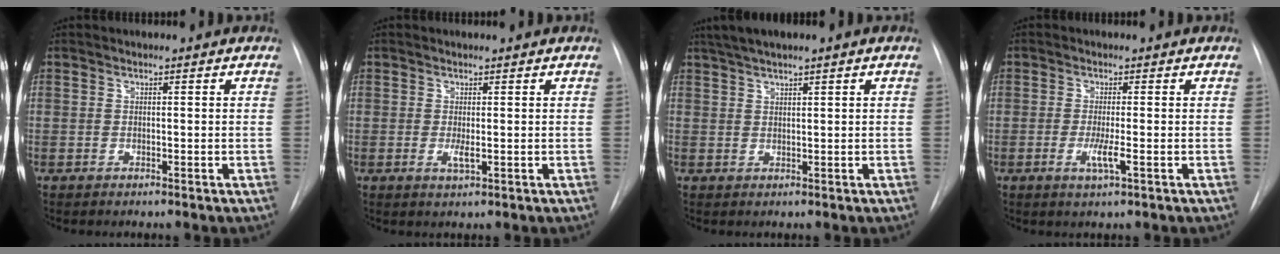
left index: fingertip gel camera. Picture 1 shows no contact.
{"total": 1.6, "force": [0.0, 0.3, 1.5], "torque": [-0.031, -0.004, 0.003]}
{"total": 4.1, "force": [3.0, 0.3, 2.8], "torque": [-0.056, 0.021, 0.056]}
{"total": 2.9, "force": [-0.8, -0.1, 2.8], "torque": [-0.054, -0.008, -0.013]}